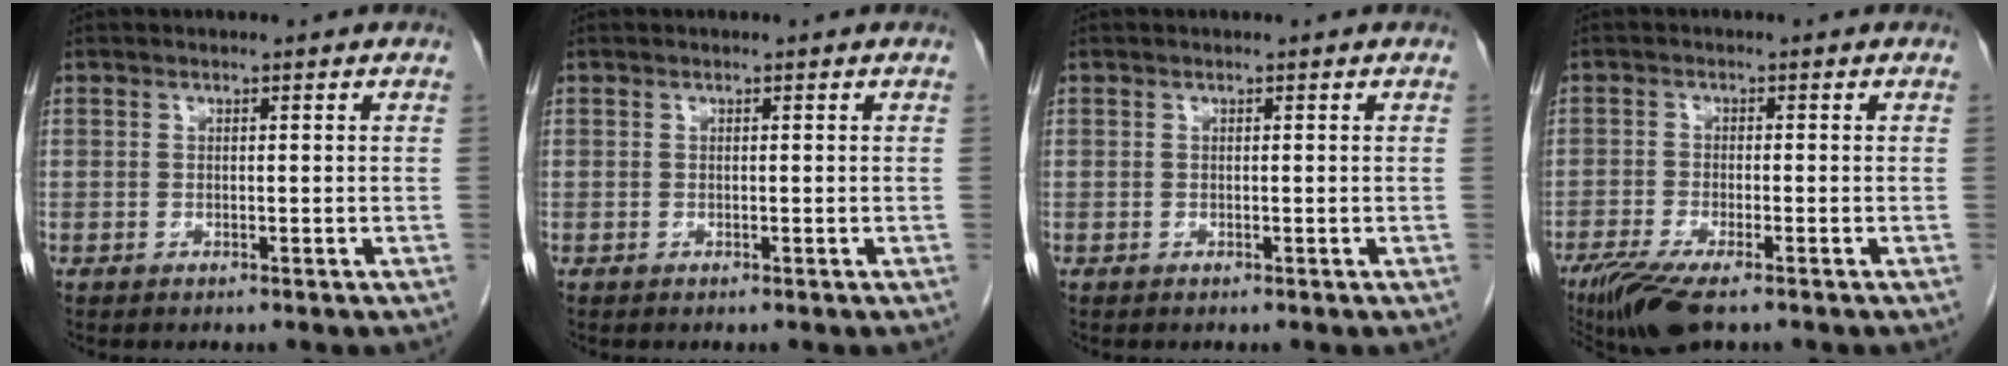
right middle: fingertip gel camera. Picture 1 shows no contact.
{"total": 0.0}
{"total": 0.0}
{"total": 7.3, "force": [-5.1, 1.4, 5.0], "torque": [-0.089, -0.018, -0.087]}